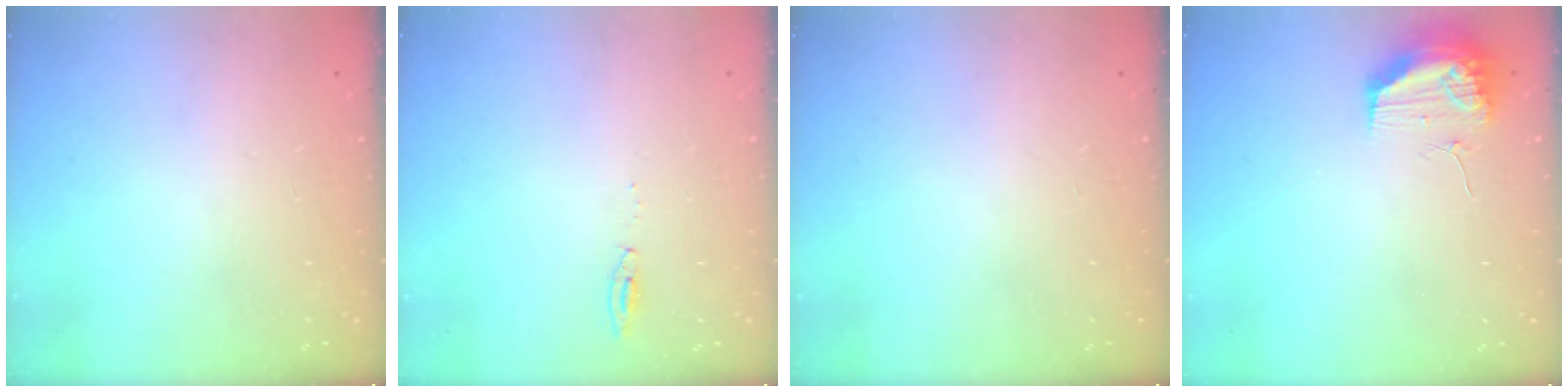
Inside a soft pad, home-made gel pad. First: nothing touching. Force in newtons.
{"total": 3.9, "press": 3.8, "slide": 1.0}
{"total": 0.0}
{"total": 11.0, "press": 10.9, "slide": 1.4}